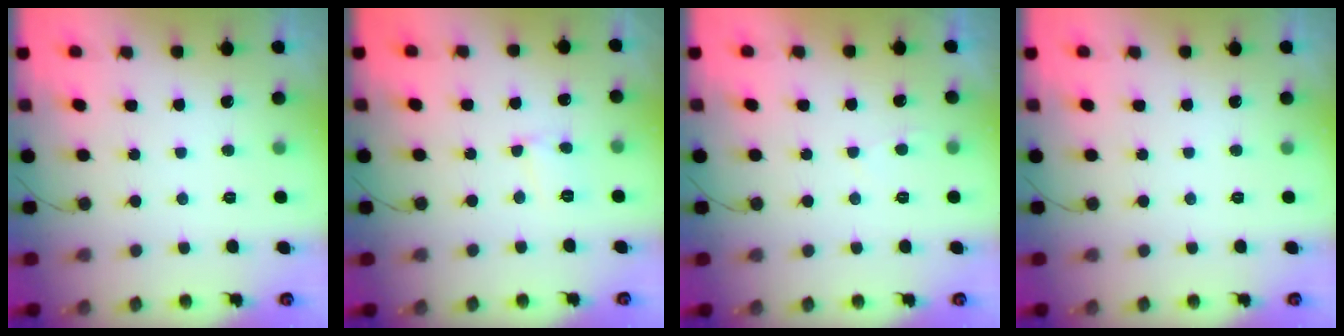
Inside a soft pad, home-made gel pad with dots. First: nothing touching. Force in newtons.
{"total": 3.6, "press": 3.6, "slide": 0.4}
{"total": 2.0, "press": 1.9, "slide": 0.3}
{"total": 0.0}